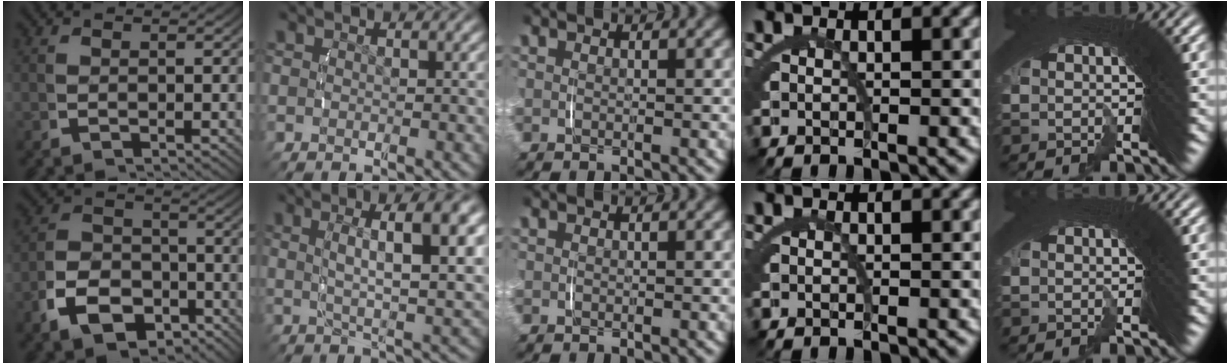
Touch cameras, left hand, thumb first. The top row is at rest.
{"thumb": {"total": 9.0, "force": [-3.7, 6.8, 4.6], "torque": [-0.078, -0.032, -0.056]}, "index": {"total": 6.9, "force": [1.5, 1.1, 6.6], "torque": [-0.089, 0.010, 0.029]}}